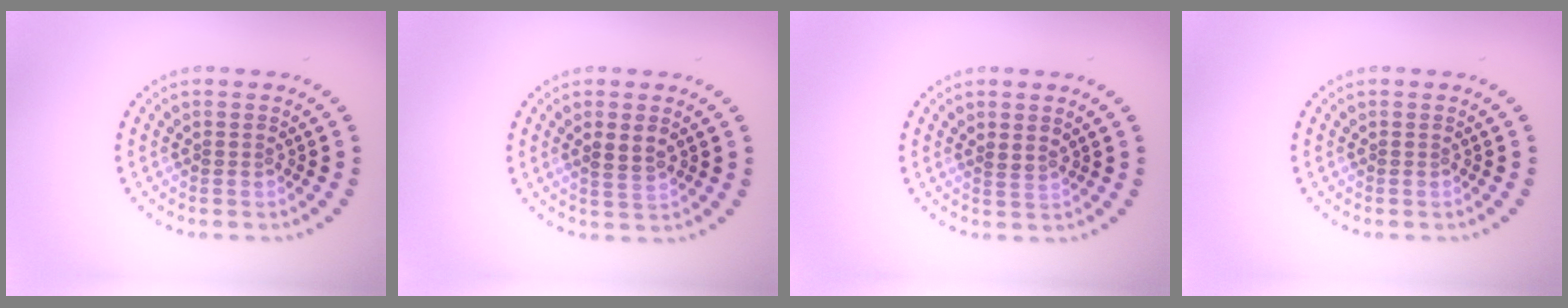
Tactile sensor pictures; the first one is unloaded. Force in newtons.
{"total": 1.8, "press": 1.7, "slide": 0.6}
{"total": 0.6, "press": 0.4, "slide": 0.4}
{"total": 0.0}